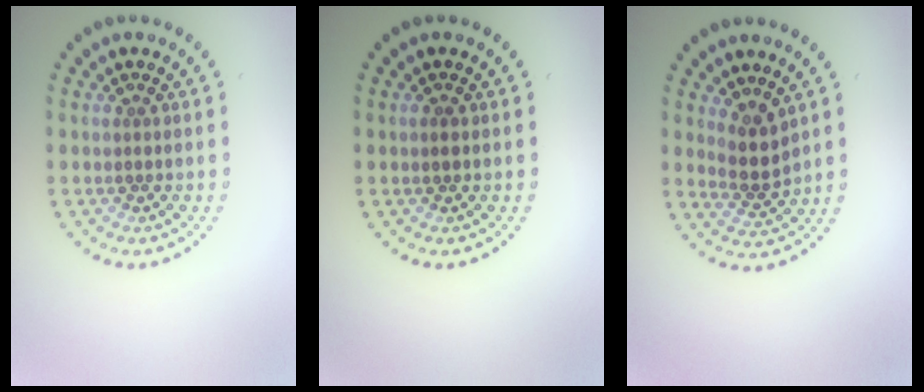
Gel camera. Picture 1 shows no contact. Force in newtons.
{"total": 0.7, "press": 0.7, "slide": 0.2}
{"total": 2.7, "press": 2.1, "slide": 1.7}